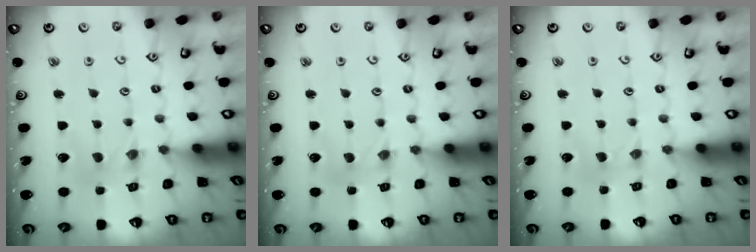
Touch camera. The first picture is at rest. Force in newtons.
{"total": 1.4, "press": 1.3, "slide": 0.3}
{"total": 1.7, "press": 1.7, "slide": 0.4}